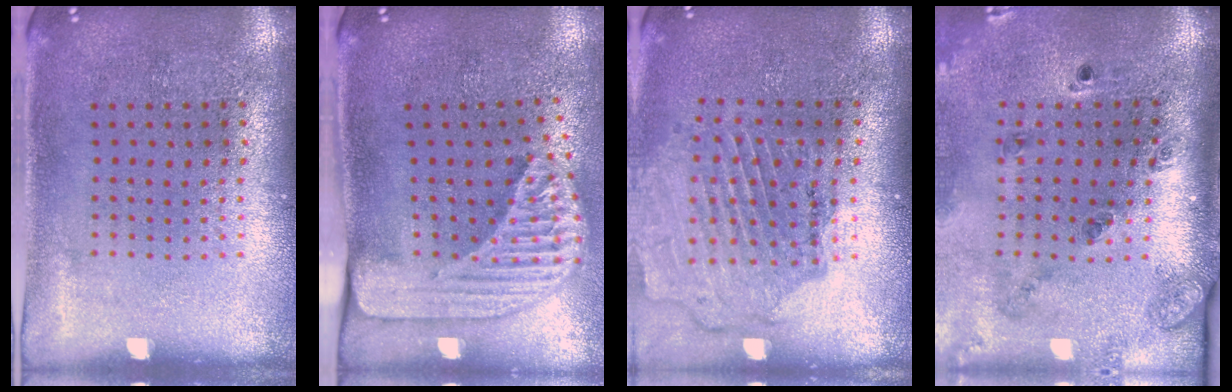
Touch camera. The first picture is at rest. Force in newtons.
{"total": 2.5, "press": 1.7, "slide": 1.8}
{"total": 1.6, "press": 1.6, "slide": 0.2}
{"total": 1.8, "press": 1.5, "slide": 1.0}